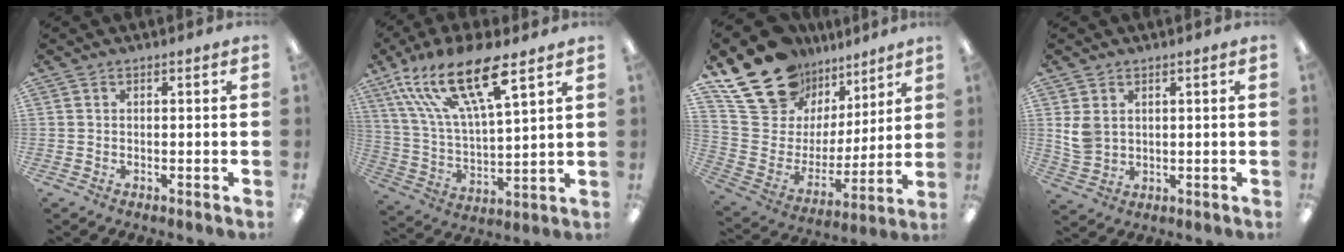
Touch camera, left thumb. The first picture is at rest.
{"total": 19.9, "force": [12.2, 6.7, 14.2], "torque": [-0.272, -0.060, 0.205]}
{"total": 19.7, "force": [14.6, 11.8, 6.2], "torque": [-0.141, -0.095, 0.282]}
{"total": 5.4, "force": [1.8, 4.3, 2.6], "torque": [-0.062, 0.006, 0.039]}